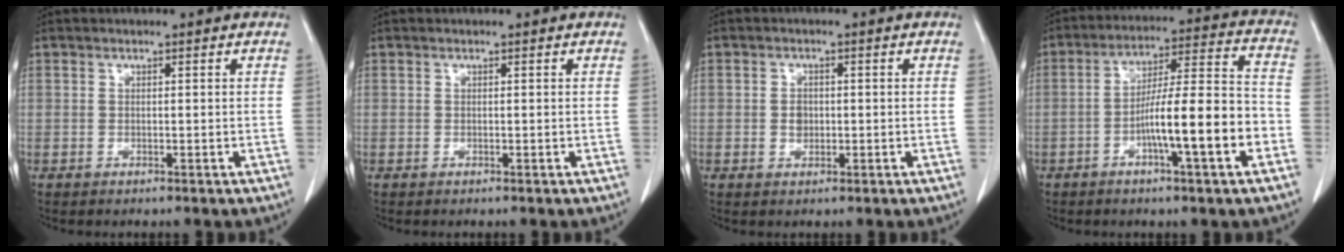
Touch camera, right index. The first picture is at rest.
{"total": 0.0}
{"total": 1.9, "force": [-0.2, 1.4, 1.2], "torque": [-0.021, 0.003, -0.001]}
{"total": 13.6, "force": [-4.6, 0.8, 12.7], "torque": [-0.208, 0.014, -0.074]}